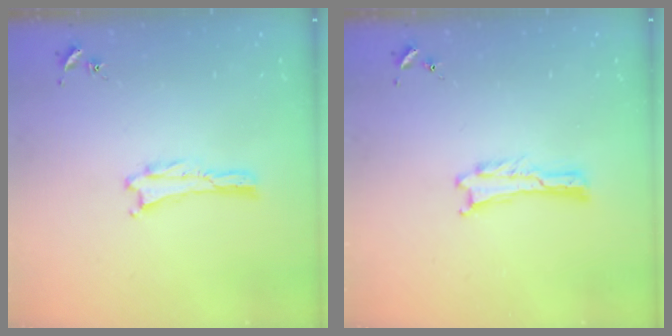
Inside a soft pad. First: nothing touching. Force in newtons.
{"total": 0.0}